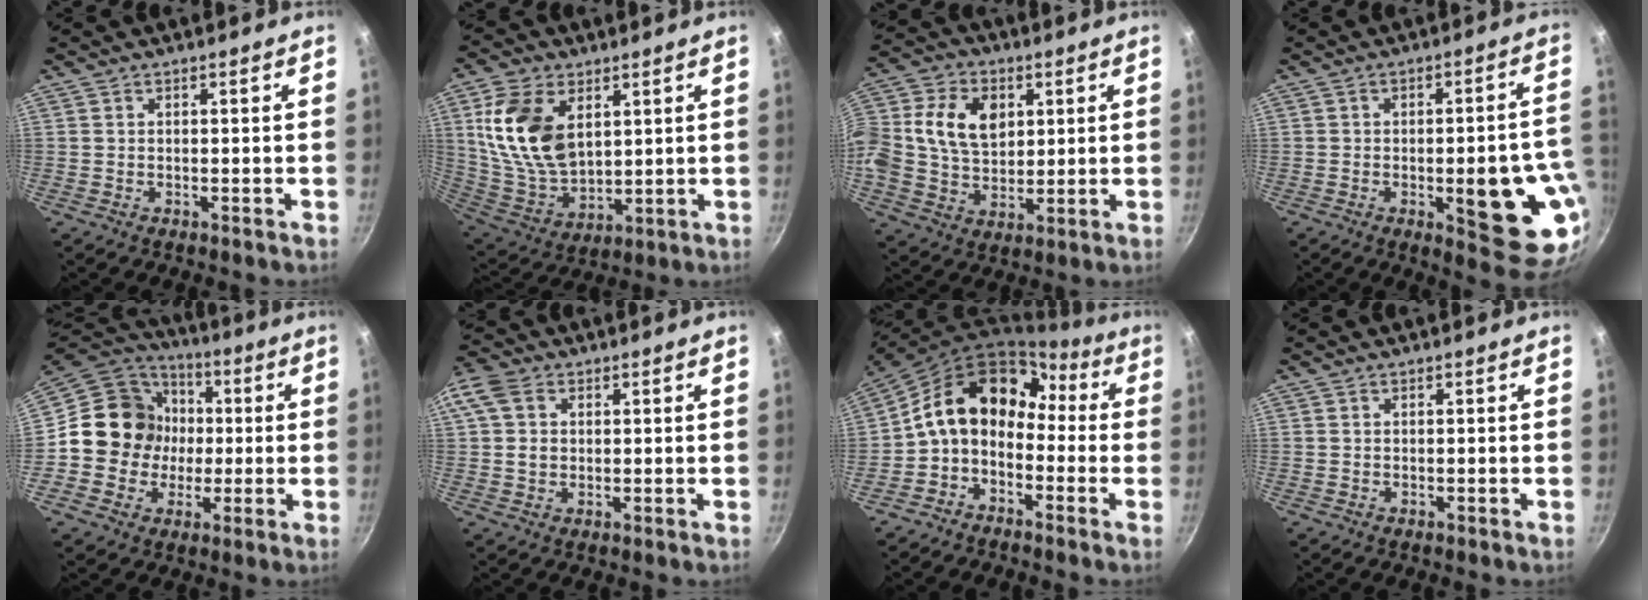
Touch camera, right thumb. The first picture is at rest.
{"total": 16.9, "force": [5.1, 10.6, 12.2], "torque": [-0.216, -0.027, 0.113]}
{"total": 18.9, "force": [3.8, 14.1, 12.0], "torque": [-0.250, 0.033, 0.064]}
{"total": 17.7, "force": [-4.0, 6.4, 16.1], "torque": [-0.153, 0.014, -0.046]}
{"total": 16.3, "force": [0.0, 15.2, 6.0], "torque": [-0.073, 0.033, -0.006]}
{"total": 8.0, "force": [2.0, 6.2, 4.6], "torque": [-0.090, 0.006, 0.026]}
{"total": 14.1, "force": [-1.5, 10.6, 9.2], "torque": [-0.142, 0.074, -0.051]}
{"total": 0.0}